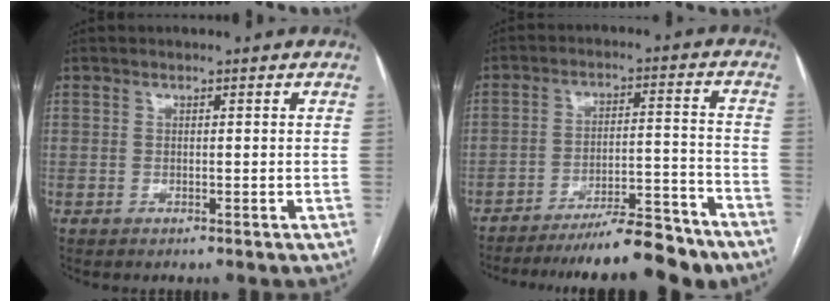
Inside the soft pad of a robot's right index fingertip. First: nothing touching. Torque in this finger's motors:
{"motor_torque": [1.06, -1.00, 0.74, 0.14]}